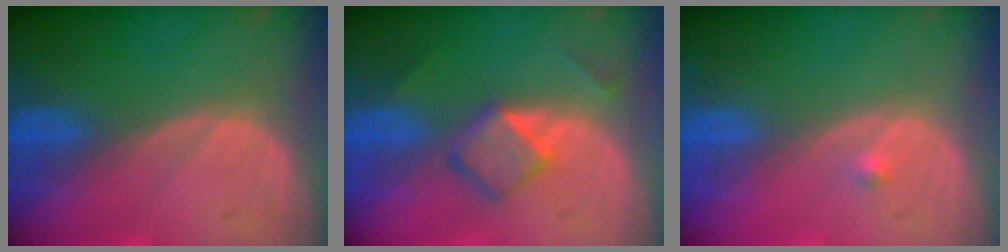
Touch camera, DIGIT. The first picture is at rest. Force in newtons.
{"total": 4.6, "press": 4.5, "slide": 1.0}
{"total": 0.7, "press": 0.5, "slide": 0.4}